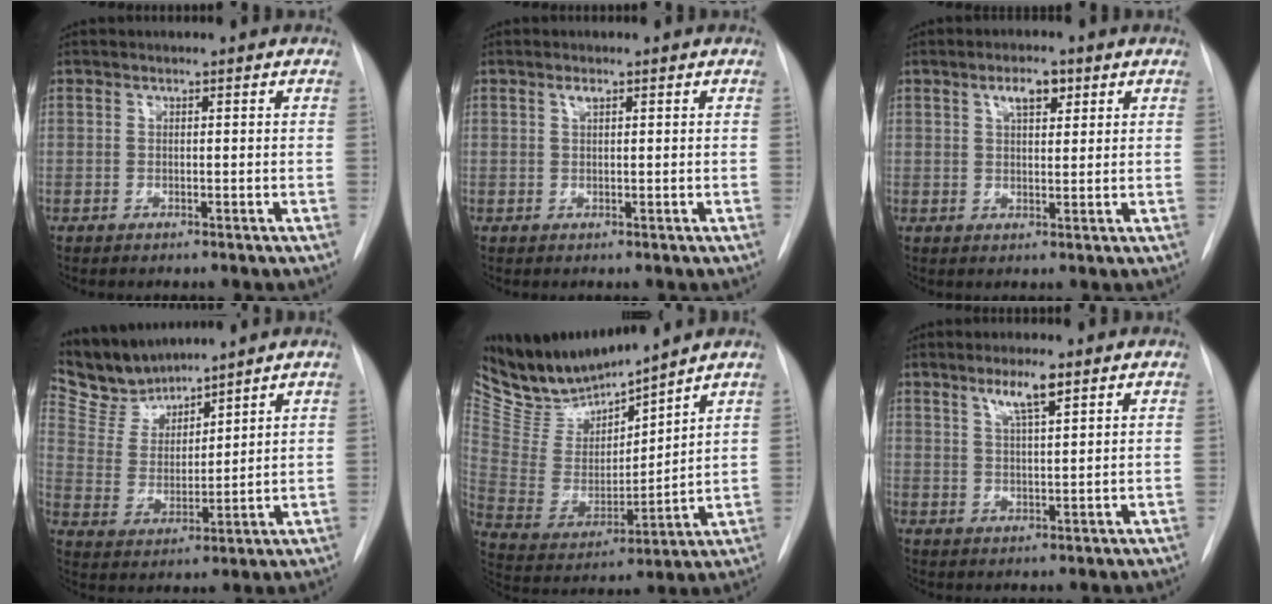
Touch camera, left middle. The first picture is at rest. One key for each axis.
{"total": 0.9, "fx": 0.5, "fy": 0.2, "fz": 0.7, "tx": -0.013, "ty": 0.002, "tz": 0.008}
{"total": 3.8, "fx": 2.0, "fy": 1.5, "fz": 2.9, "tx": -0.051, "ty": 0.004, "tz": 0.033}
{"total": 8.9, "fx": 8.5, "fy": 2.0, "fz": 1.2, "tx": -0.038, "ty": 0.009, "tz": 0.182}
{"total": 12.5, "fx": 12.3, "fy": 1.0, "fz": 2.2, "tx": -0.057, "ty": -0.017, "tz": 0.256}
{"total": 4.6, "fx": 2.9, "fy": 0.3, "fz": 3.6, "tx": -0.067, "ty": 0.000, "tz": 0.051}